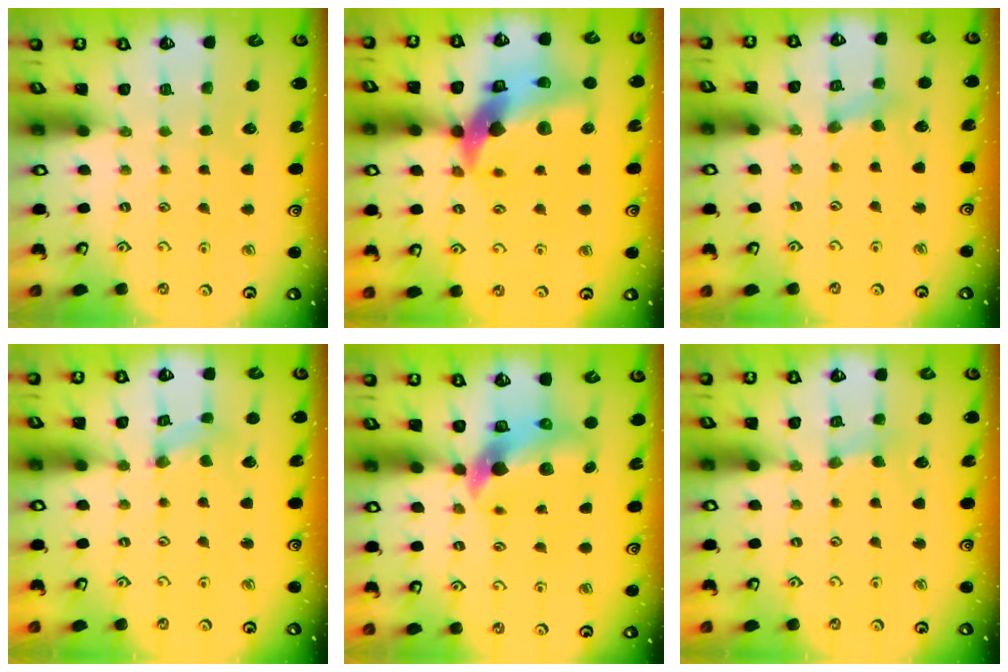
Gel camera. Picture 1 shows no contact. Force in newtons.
{"total": 16.6, "press": 16.4, "slide": 2.5}
{"total": 2.8, "press": 2.7, "slide": 0.5}
{"total": 0.5, "press": 0.5, "slide": 0.1}
{"total": 8.2, "press": 8.1, "slide": 1.2}
{"total": 2.2, "press": 2.2, "slide": 0.4}